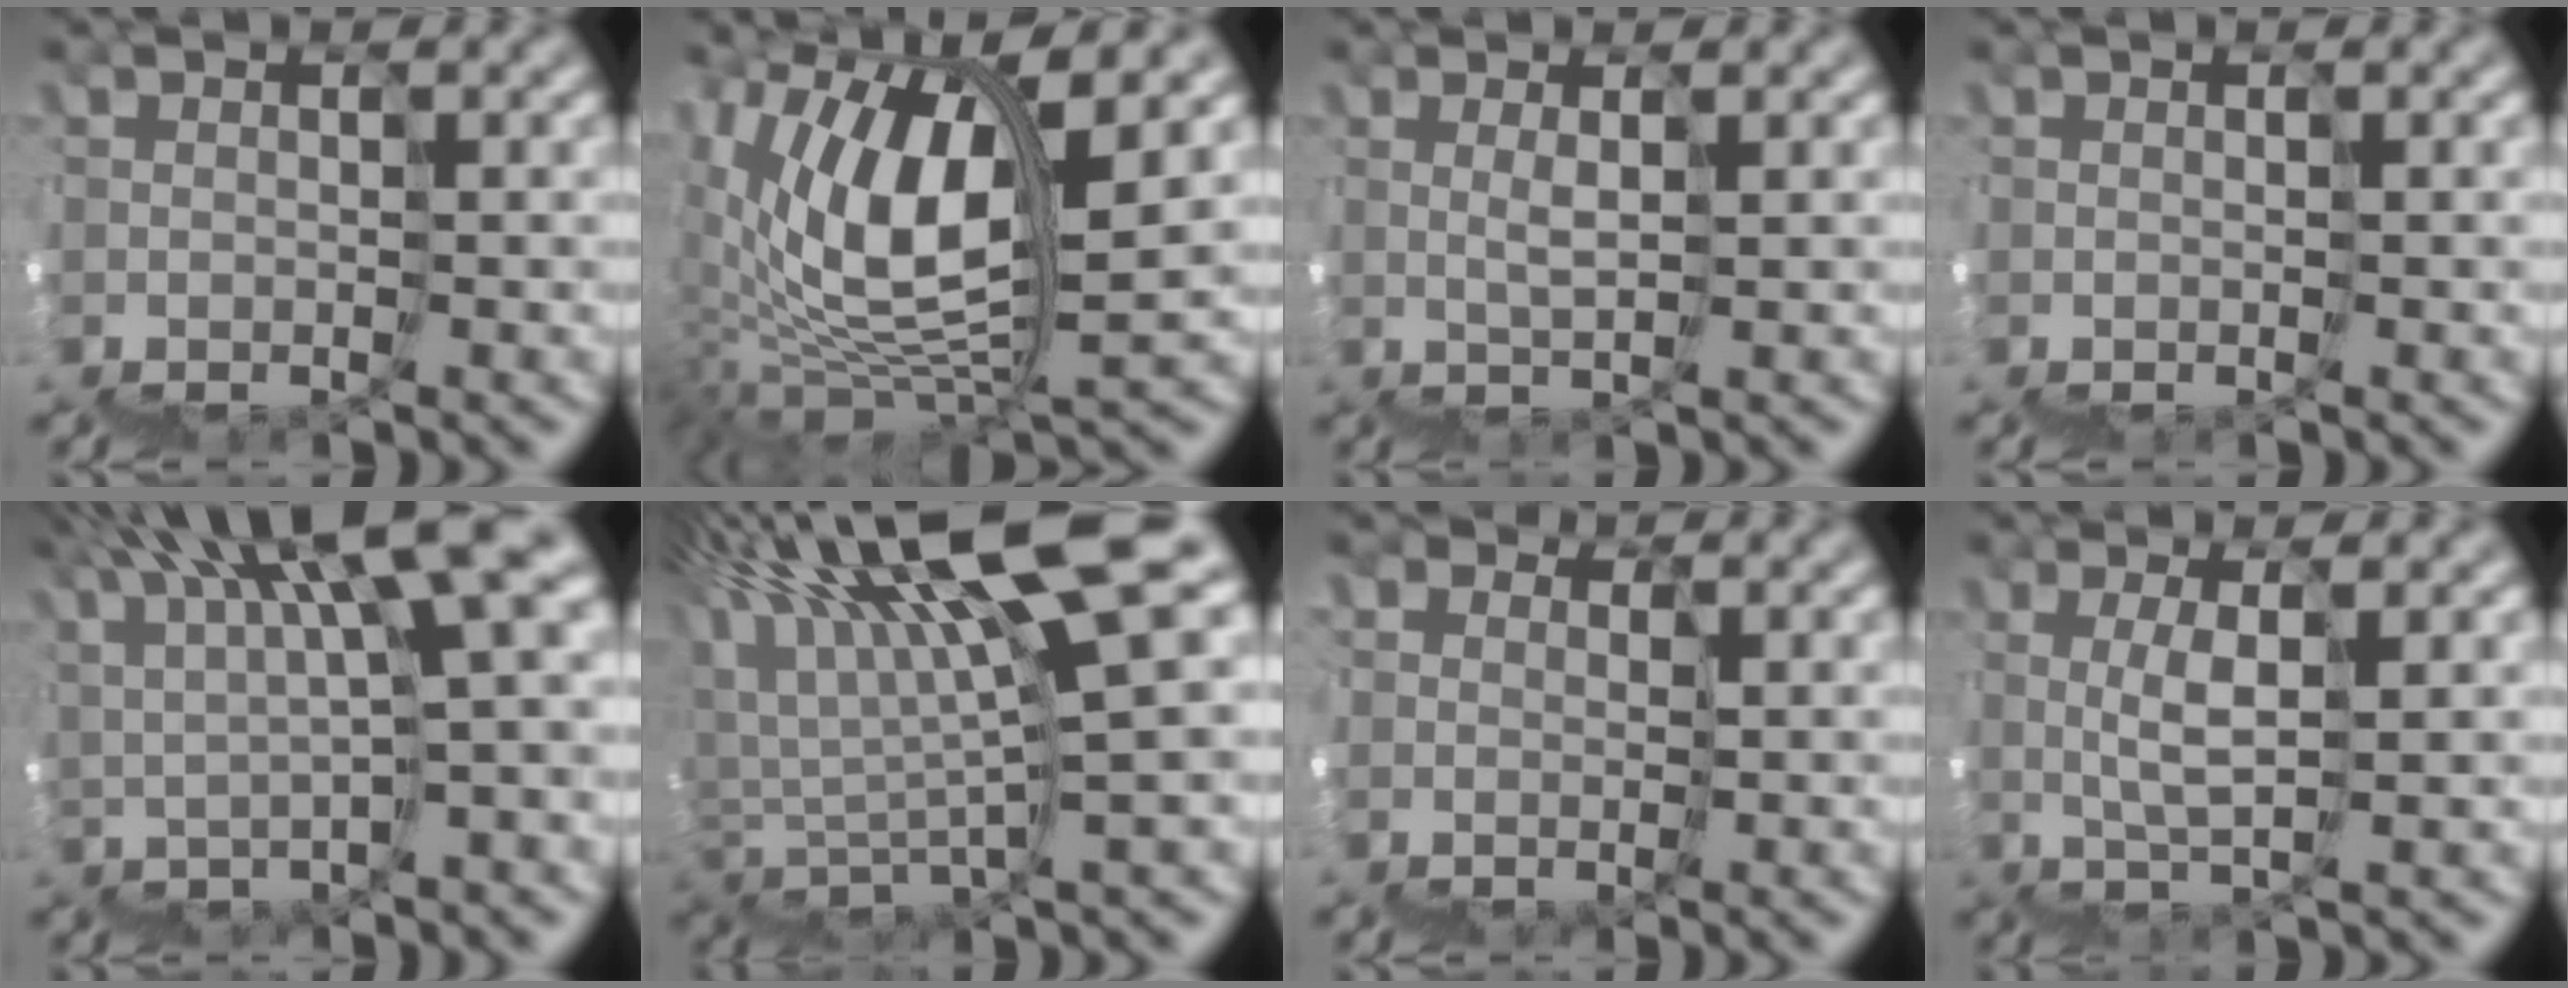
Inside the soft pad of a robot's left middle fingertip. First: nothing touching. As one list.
[{"total": 7.6, "force": [5.9, 1.3, 4.6], "torque": [-0.113, 0.036, 0.103]}, {"total": 3.9, "force": [3.1, -1.6, -1.9], "torque": [0.054, 0.040, 0.048]}, {"total": 0.0}, {"total": 11.0, "force": [7.6, 0.8, 7.9], "torque": [-0.134, 0.055, 0.142]}, {"total": 10.3, "force": [7.2, -0.6, 7.4], "torque": [-0.135, 0.045, 0.129]}, {"total": 3.1, "force": [0.4, 3.0, -0.1], "torque": [0.001, 0.015, 0.009]}, {"total": 4.5, "force": [3.0, -2.4, -2.3], "torque": [0.038, 0.039, 0.043]}]